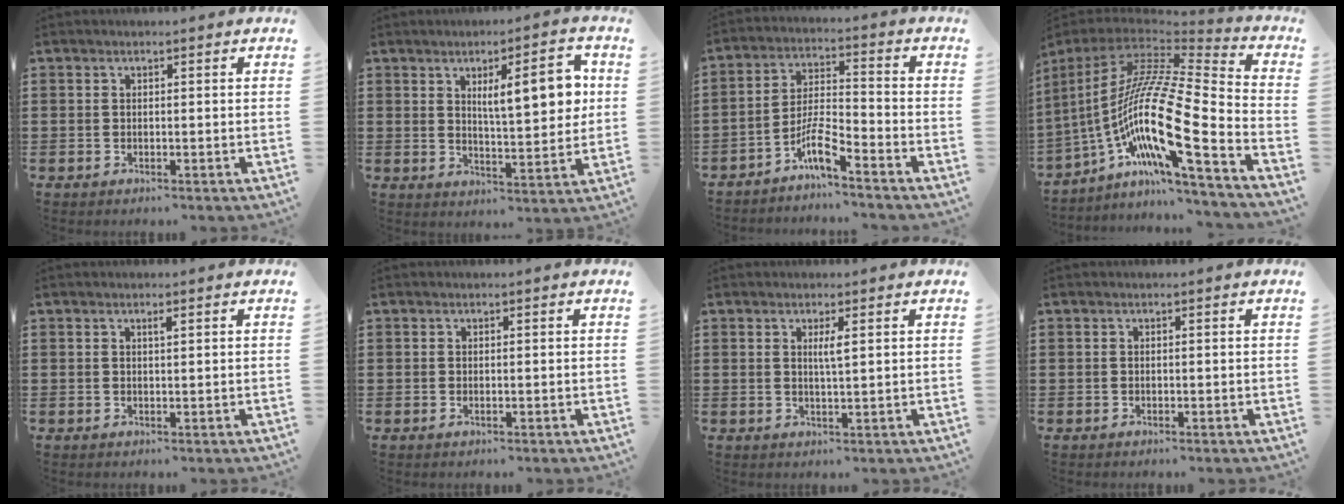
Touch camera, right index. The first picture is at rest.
{"total": 9.2, "force": [2.9, 2.7, 8.4], "torque": [-0.129, -0.004, 0.041]}
{"total": 6.2, "force": [-4.8, 1.0, 3.9], "torque": [-0.095, -0.006, -0.096]}
{"total": 17.2, "force": [-5.1, 4.0, 15.9], "torque": [-0.358, -0.027, -0.114]}
{"total": 0.7, "force": [0.4, 0.1, 0.6], "torque": [-0.011, 0.000, 0.007]}
{"total": 0.0}
{"total": 1.9, "force": [0.6, 0.1, 1.8], "torque": [-0.037, -0.001, 0.010]}
{"total": 0.0}